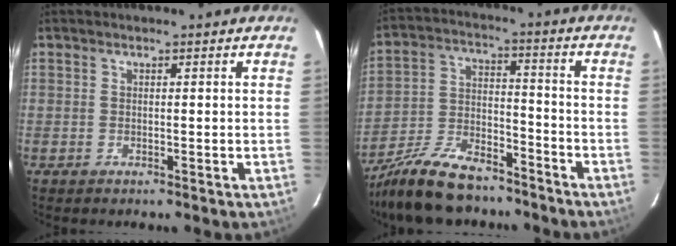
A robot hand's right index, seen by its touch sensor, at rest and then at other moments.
{"total": 17.3, "force": [-13.5, 6.6, 8.5], "torque": [-0.180, -0.008, -0.233]}